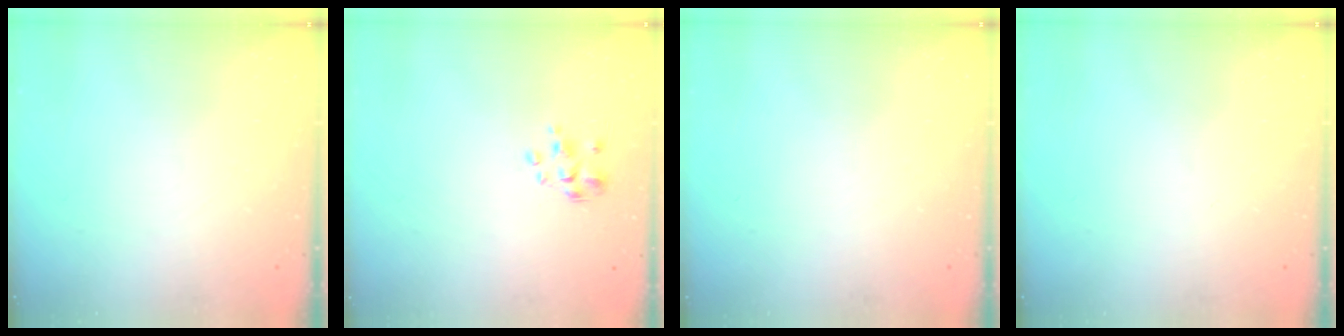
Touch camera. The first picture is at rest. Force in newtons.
{"total": 1.9, "press": 1.7, "slide": 0.7}
{"total": 0.0}
{"total": 0.0}